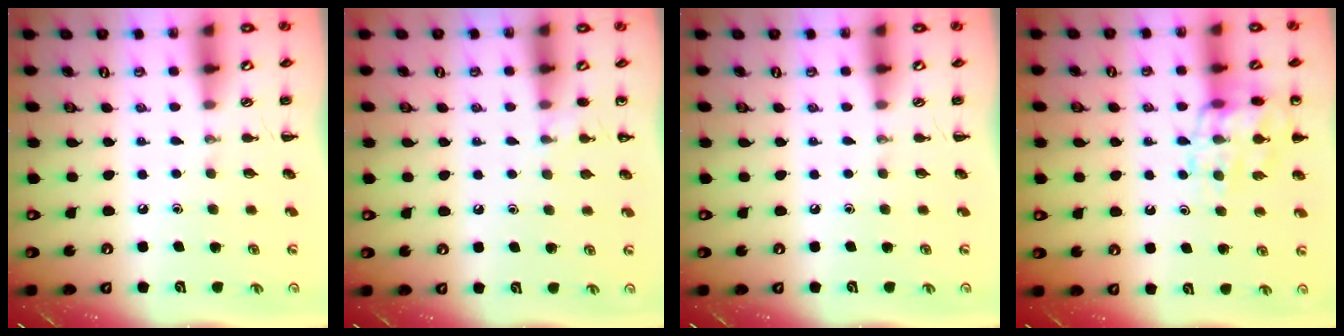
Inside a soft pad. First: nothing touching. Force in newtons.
{"total": 3.4, "press": 3.2, "slide": 1.0}
{"total": 0.0}
{"total": 14.3, "press": 14.1, "slide": 2.0}